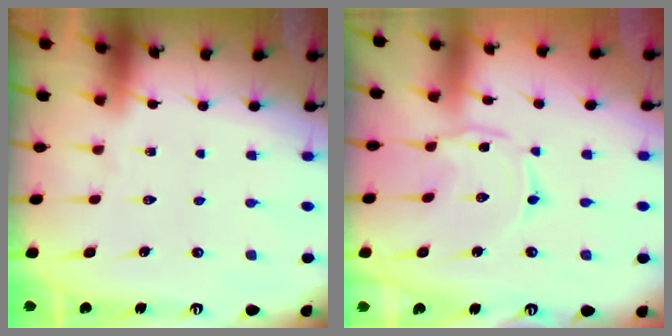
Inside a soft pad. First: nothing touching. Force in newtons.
{"total": 1.3, "press": 1.3, "slide": 0.2}